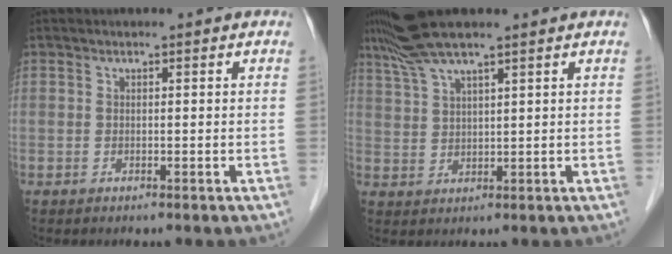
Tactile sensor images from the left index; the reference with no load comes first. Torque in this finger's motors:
{"motor_torque": [0.42, -0.50, 0.49, 0.00]}